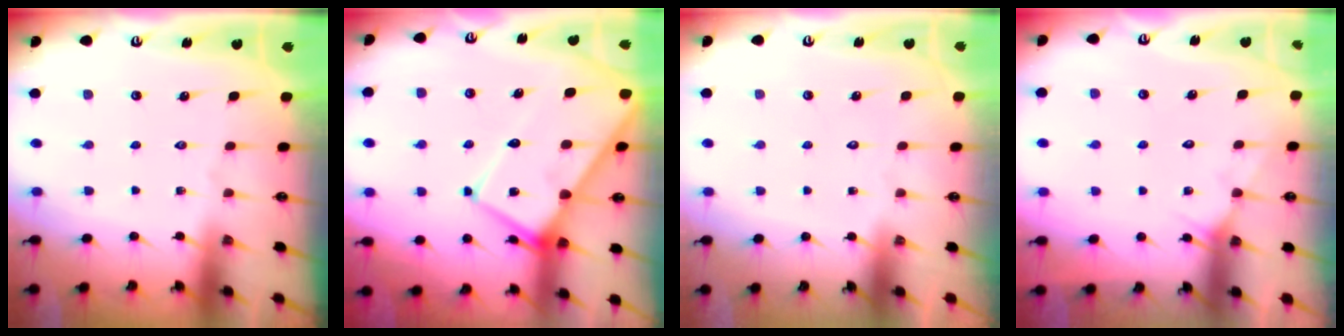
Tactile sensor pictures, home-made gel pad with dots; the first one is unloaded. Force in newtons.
{"total": 14.0, "press": 13.9, "slide": 1.5}
{"total": 1.8, "press": 1.7, "slide": 0.1}
{"total": 4.1, "press": 4.0, "slide": 0.3}